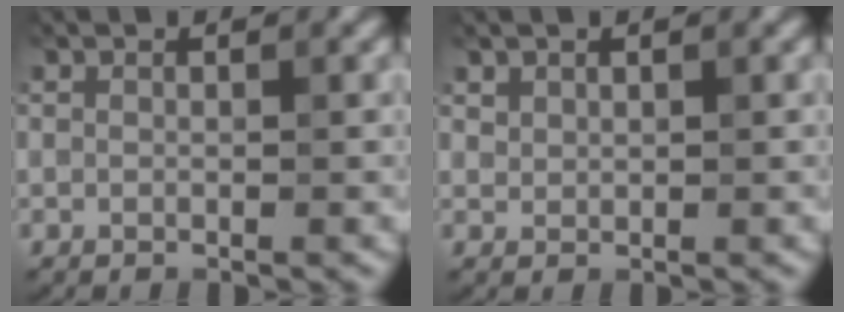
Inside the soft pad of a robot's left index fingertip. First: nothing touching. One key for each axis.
{"total": 0.9, "fx": 0.8, "fy": 0.5, "fz": 0.0, "tx": -0.001, "ty": -0.003, "tz": 0.020}